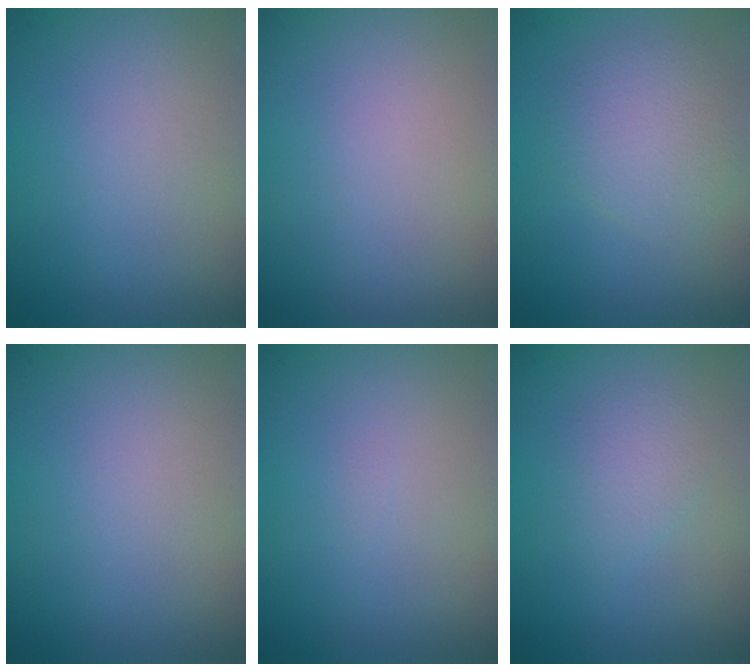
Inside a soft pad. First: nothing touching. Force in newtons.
{"total": 0.0}
{"total": 3.0, "press": 3.0, "slide": 0.0}
{"total": 0.0}
{"total": 0.0}
{"total": 1.5, "press": 1.5, "slide": 0.1}